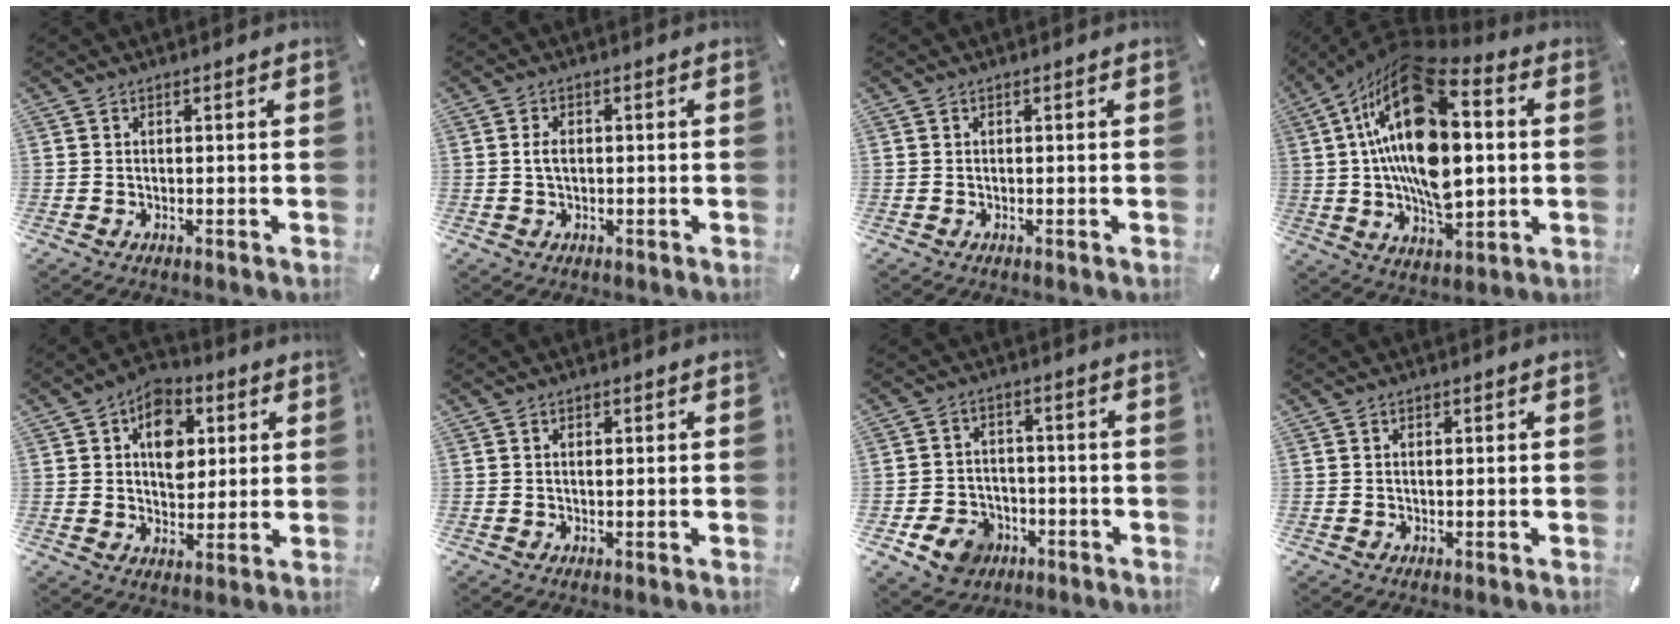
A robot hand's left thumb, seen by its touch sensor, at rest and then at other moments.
{"total": 2.9, "force": [0.1, 2.0, 2.1], "torque": [-0.052, 0.002, -0.003]}
{"total": 0.0}
{"total": 24.6, "force": [4.4, 13.8, 20.0], "torque": [-0.397, -0.020, 0.069]}
{"total": 10.4, "force": [2.9, 7.8, 6.2], "torque": [-0.077, -0.005, 0.048]}
{"total": 1.3, "force": [0.2, 0.9, 1.0], "torque": [-0.014, 0.001, 0.002]}
{"total": 9.1, "force": [-4.5, 7.0, 3.7], "torque": [-0.079, 0.032, -0.082]}
{"total": 0.9, "force": [0.1, 0.5, 0.7], "torque": [-0.015, 0.002, 0.002]}